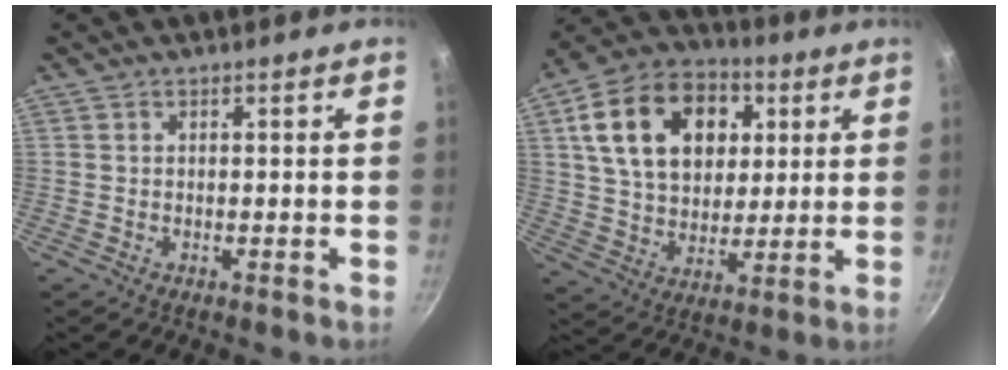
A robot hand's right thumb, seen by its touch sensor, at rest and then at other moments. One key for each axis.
{"total": 20.9, "fx": 6.0, "fy": 14.8, "fz": 13.6, "tx": -0.209, "ty": 0.008, "tz": 0.096}